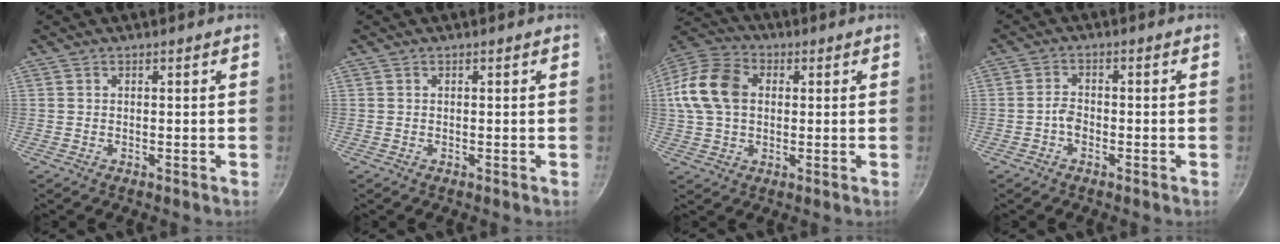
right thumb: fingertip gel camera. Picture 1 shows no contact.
{"total": 0.0}
{"total": 13.5, "force": [1.7, 9.8, 9.1], "torque": [-0.161, 0.022, 0.016]}
{"total": 2.5, "force": [-1.2, 1.6, 1.5], "torque": [-0.023, 0.017, -0.025]}